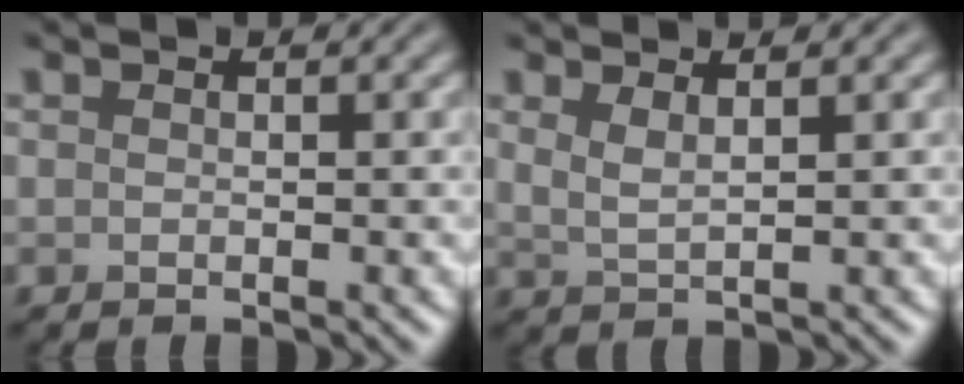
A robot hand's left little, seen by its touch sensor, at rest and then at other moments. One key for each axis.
{"total": 1.9, "fx": 1.2, "fy": 0.6, "fz": 1.4, "tx": -0.024, "ty": -0.003, "tz": 0.023}